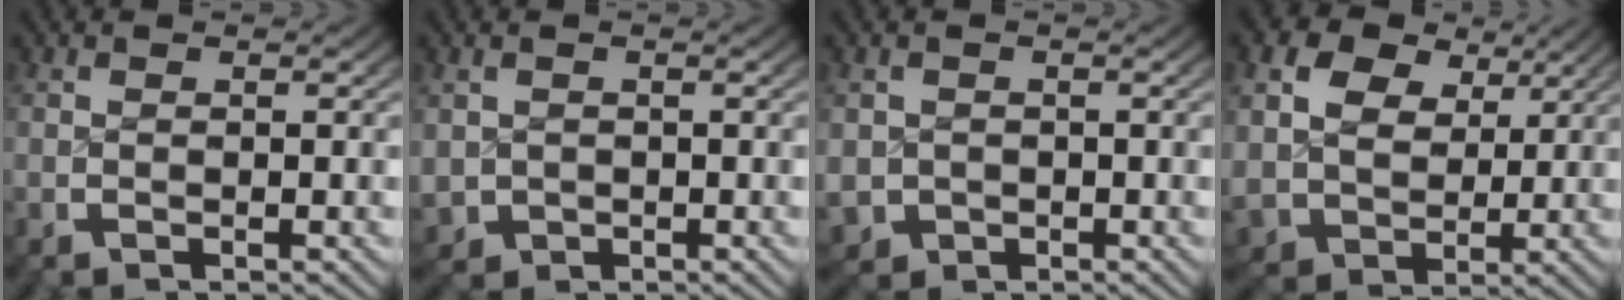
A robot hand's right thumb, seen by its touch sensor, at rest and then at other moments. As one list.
[{"total": 2.9, "force": [-0.5, 2.7, 0.8], "torque": [-0.029, -0.023, 0.005]}, {"total": 4.1, "force": [-1.2, 3.7, 1.2], "torque": [-0.037, -0.029, -0.007]}, {"total": 8.5, "force": [1.9, 7.1, 4.2], "torque": [-0.108, -0.036, 0.048]}]